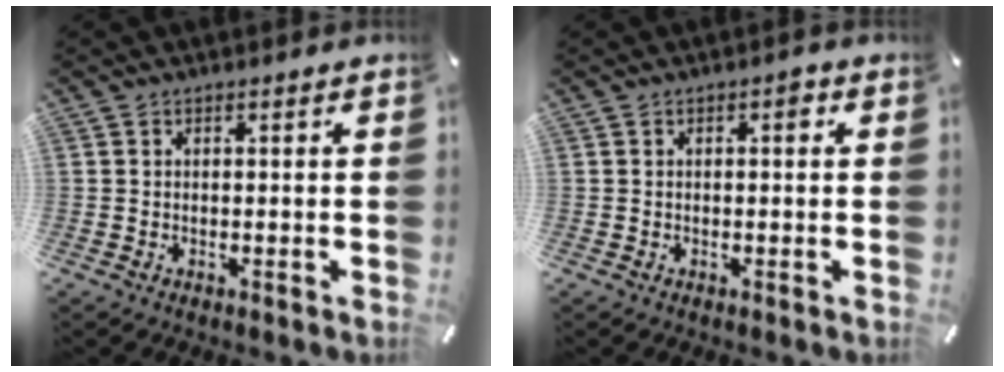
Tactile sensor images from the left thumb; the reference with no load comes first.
{"total": 1.8, "force": [0.2, 0.9, 1.6], "torque": [-0.017, 0.002, -0.003]}